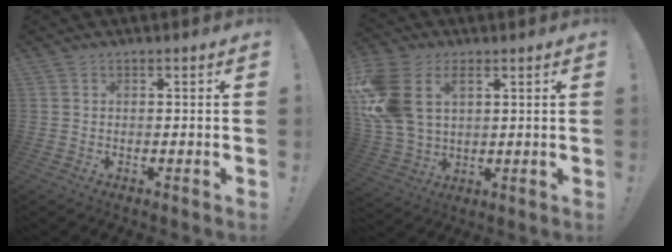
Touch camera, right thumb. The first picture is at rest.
{"total": 15.8, "force": [5.4, 10.6, 10.4], "torque": [-0.223, -0.017, 0.103]}